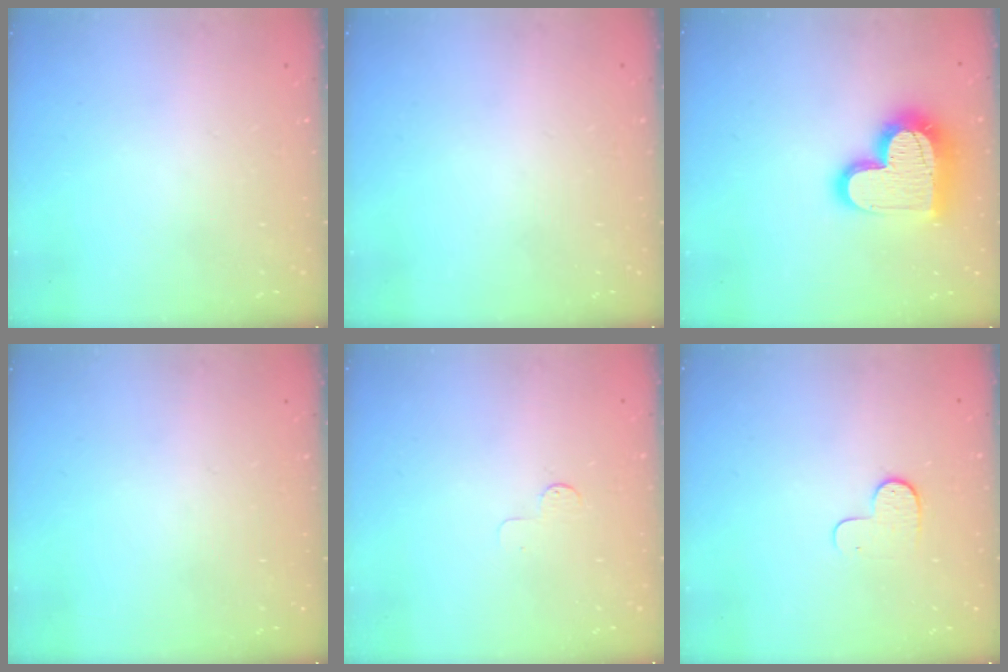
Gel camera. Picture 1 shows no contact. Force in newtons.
{"total": 0.0}
{"total": 19.2, "press": 19.2, "slide": 1.5}
{"total": 0.0}
{"total": 2.7, "press": 2.7, "slide": 0.2}
{"total": 6.6, "press": 6.6, "slide": 0.7}